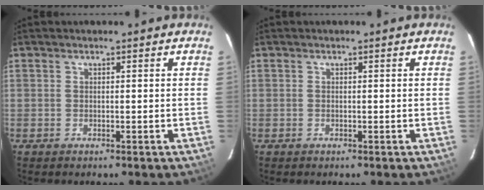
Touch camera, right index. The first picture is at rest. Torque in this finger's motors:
{"motor_torque": [0.21, 0.15, 0.02, 0.01]}